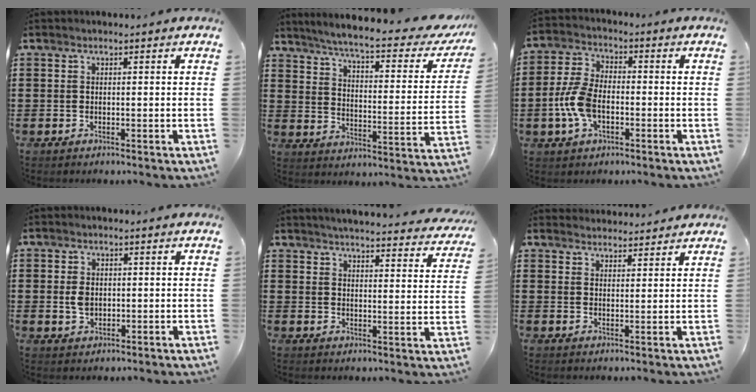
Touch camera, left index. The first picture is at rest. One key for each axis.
{"total": 6.0, "fx": 5.0, "fy": -0.2, "fz": 3.3, "tx": -0.086, "ty": -0.033, "tz": 0.080}
{"total": 7.6, "fx": -1.8, "fy": 4.3, "fz": 6.1, "tx": -0.152, "ty": -0.003, "tz": -0.040}
{"total": 2.9, "fx": 0.3, "fy": 2.0, "fz": 2.1, "tx": -0.052, "ty": 0.002, "tz": 0.003}
{"total": 4.2, "fx": 4.1, "fy": -0.3, "fz": 0.8, "tx": -0.034, "ty": -0.028, "tz": 0.071}
{"total": 2.7, "fx": 2.7, "fy": 0.2, "fz": -0.3, "tx": -0.002, "ty": -0.006, "tz": 0.053}